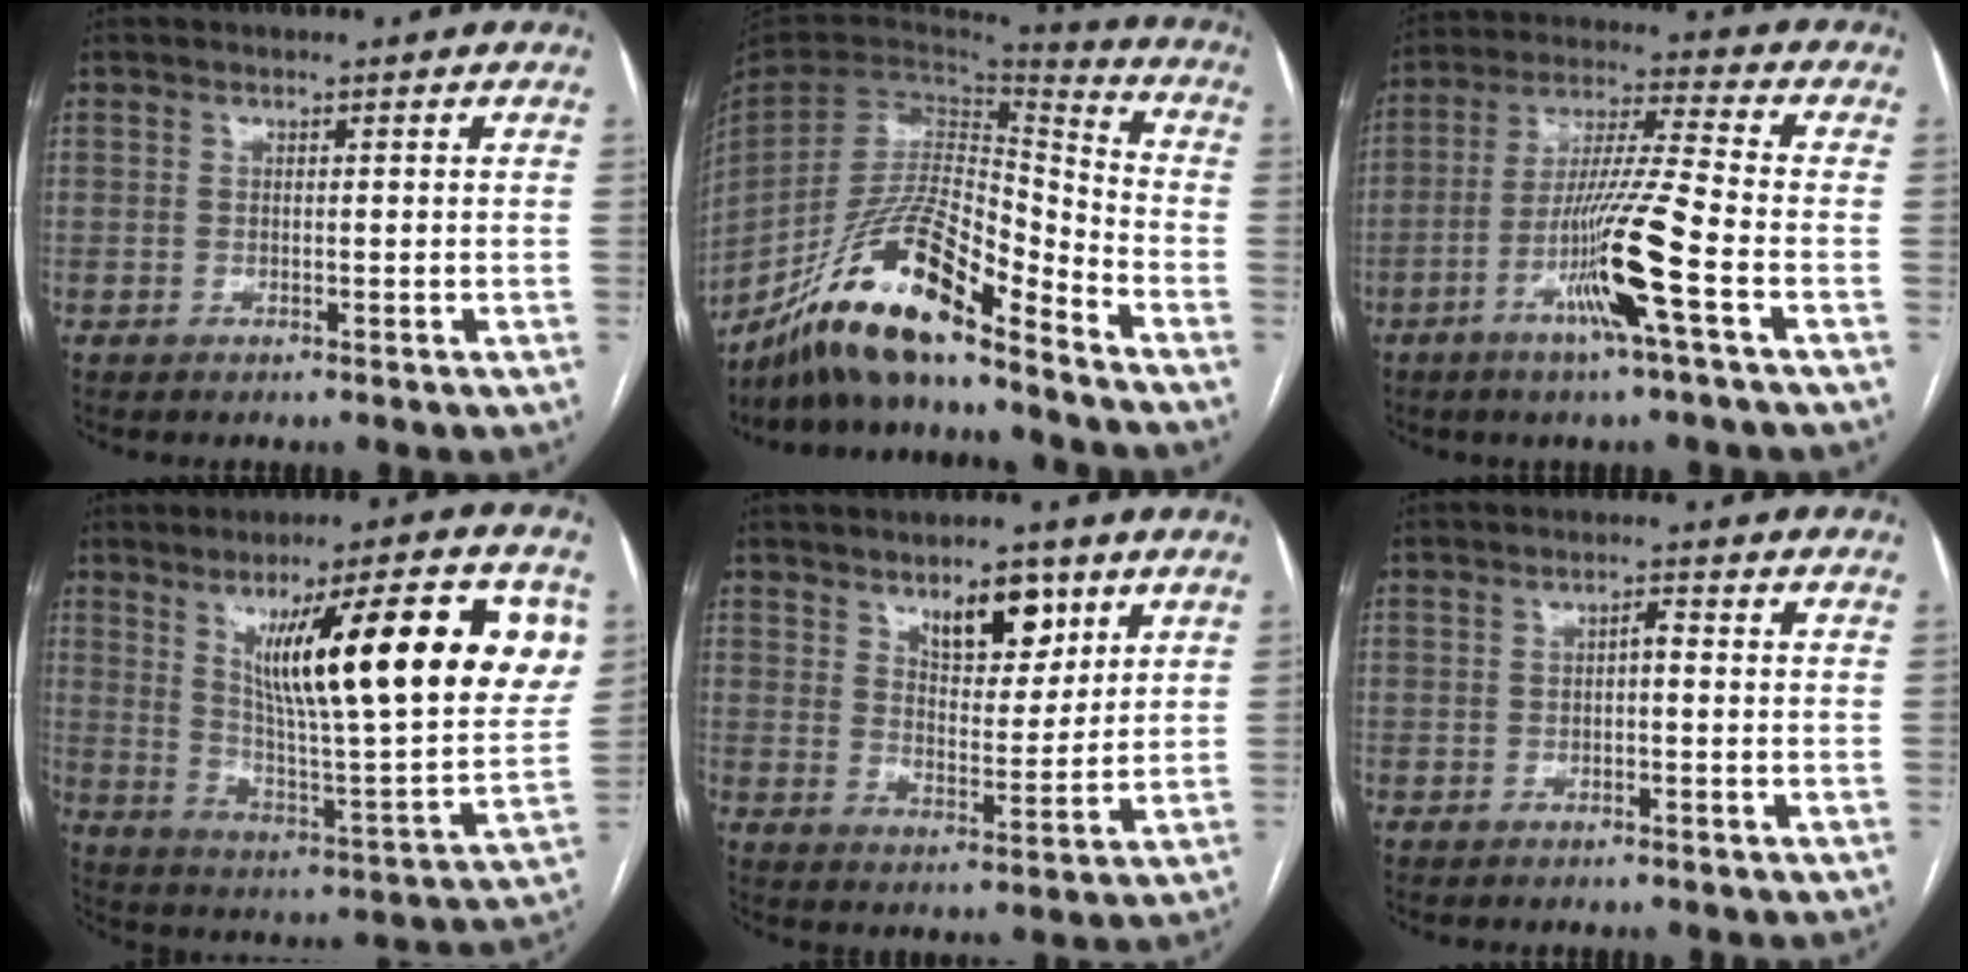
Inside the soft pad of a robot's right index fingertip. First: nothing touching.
{"total": 17.9, "force": [-13.8, 2.7, 11.1], "torque": [-0.219, 0.002, -0.252]}
{"total": 12.3, "force": [-5.1, -1.0, 11.2], "torque": [-0.219, -0.007, -0.099]}
{"total": 25.2, "force": [8.9, 3.2, 23.3], "torque": [-0.329, 0.010, 0.135]}
{"total": 8.1, "force": [4.9, 3.3, 5.6], "torque": [-0.086, -0.001, 0.082]}
{"total": 1.4, "force": [-0.2, 0.5, 1.3], "torque": [-0.019, 0.005, -0.005]}